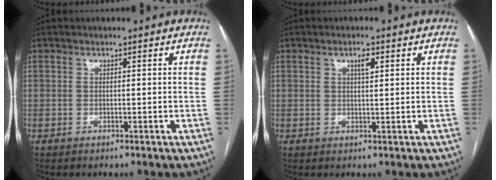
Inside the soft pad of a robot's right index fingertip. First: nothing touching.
{"total": 2.0, "force": [0.9, 0.5, 1.7], "torque": [-0.028, 0.001, 0.015]}